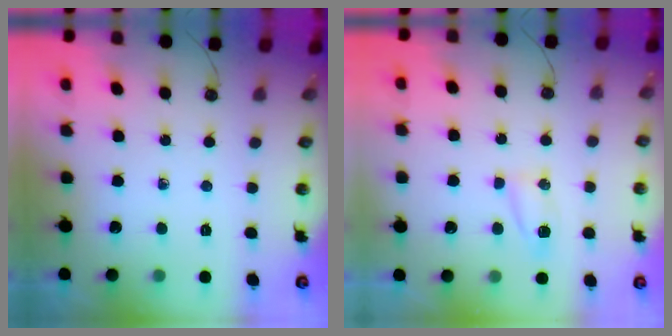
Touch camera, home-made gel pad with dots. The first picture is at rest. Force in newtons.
{"total": 5.2, "press": 5.2, "slide": 0.5}